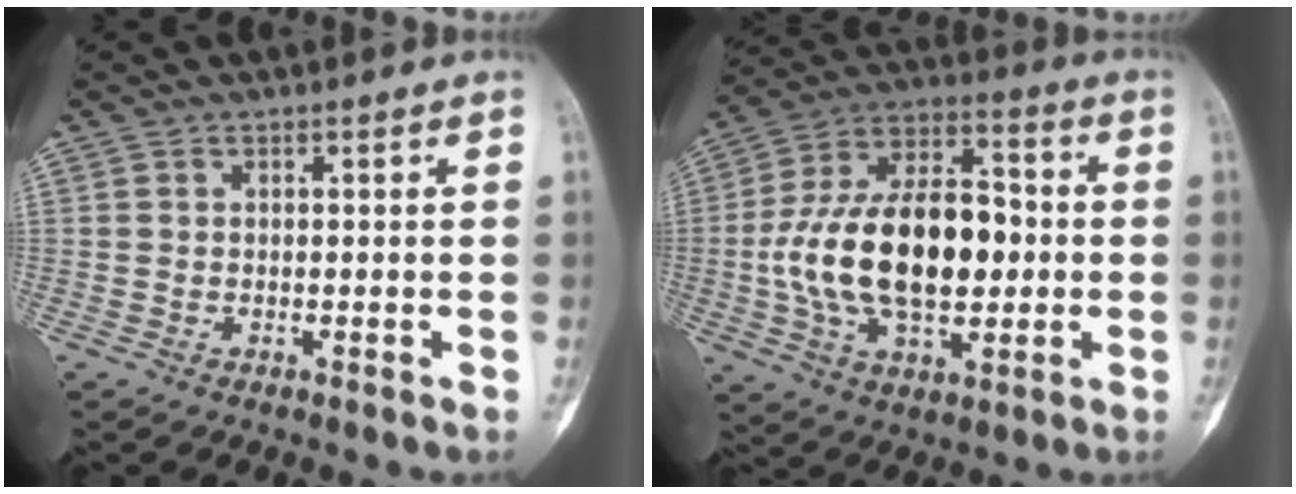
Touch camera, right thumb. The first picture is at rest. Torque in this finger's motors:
{"motor_torque": [1.80, 1.87, 1.44, -1.03, 0.66]}